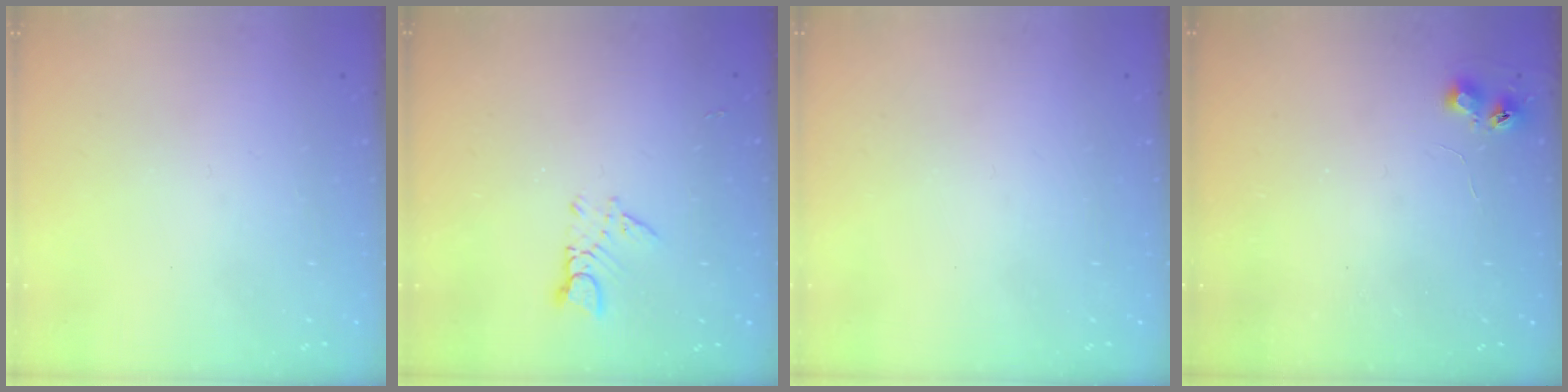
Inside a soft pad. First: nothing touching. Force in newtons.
{"total": 2.7, "press": 2.7, "slide": 0.3}
{"total": 0.0}
{"total": 4.4, "press": 4.4, "slide": 0.5}